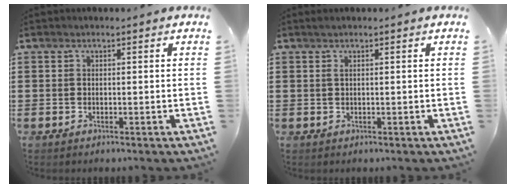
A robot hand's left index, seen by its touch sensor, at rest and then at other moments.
{"total": 0.9, "force": [0.3, 0.0, 0.8], "torque": [-0.016, 0.000, 0.006]}